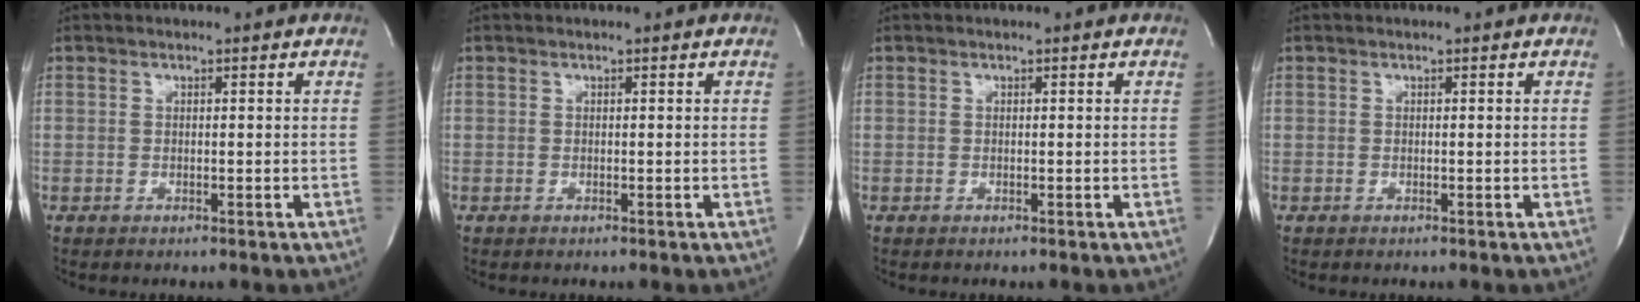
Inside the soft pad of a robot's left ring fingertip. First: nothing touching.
{"total": 0.0}
{"total": 0.0}
{"total": 0.0}